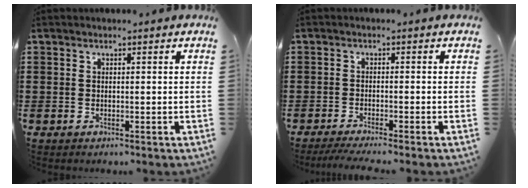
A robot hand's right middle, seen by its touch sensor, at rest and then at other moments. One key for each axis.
{"total": 1.8, "fx": -1.5, "fy": -0.1, "fz": 0.9, "tx": -0.014, "ty": 0.001, "tz": -0.028}